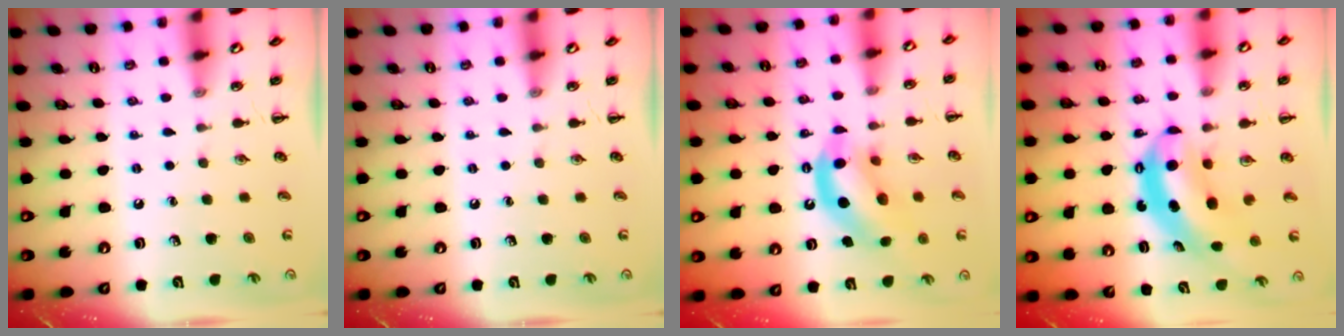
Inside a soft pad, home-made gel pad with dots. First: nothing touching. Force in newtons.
{"total": 0.0}
{"total": 11.5, "press": 11.1, "slide": 3.0}
{"total": 6.9, "press": 6.7, "slide": 1.6}